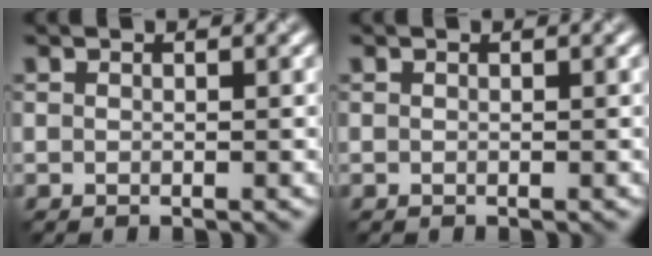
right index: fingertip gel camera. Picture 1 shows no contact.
{"total": 0.0}